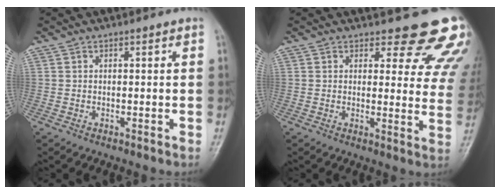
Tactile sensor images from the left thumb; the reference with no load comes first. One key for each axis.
{"total": 14.7, "fx": 13.1, "fy": 4.9, "fz": 4.4, "tx": 0.006, "ty": -0.101, "tz": 0.127}